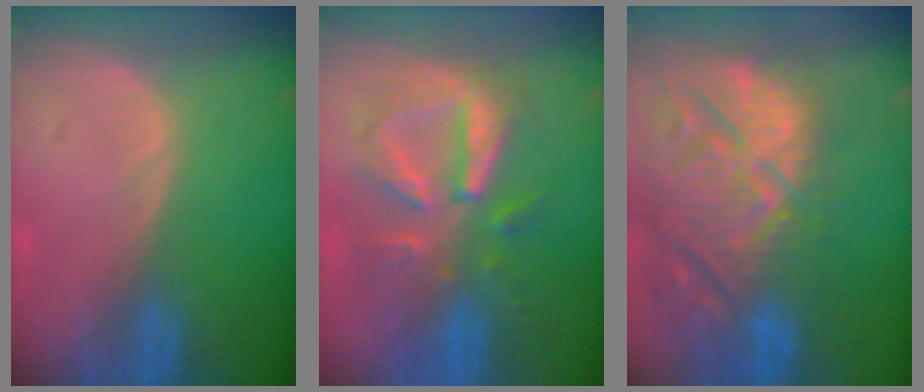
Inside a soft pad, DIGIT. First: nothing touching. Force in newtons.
{"total": 9.0, "press": 8.6, "slide": 2.4}
{"total": 15.3, "press": 13.0, "slide": 7.9}